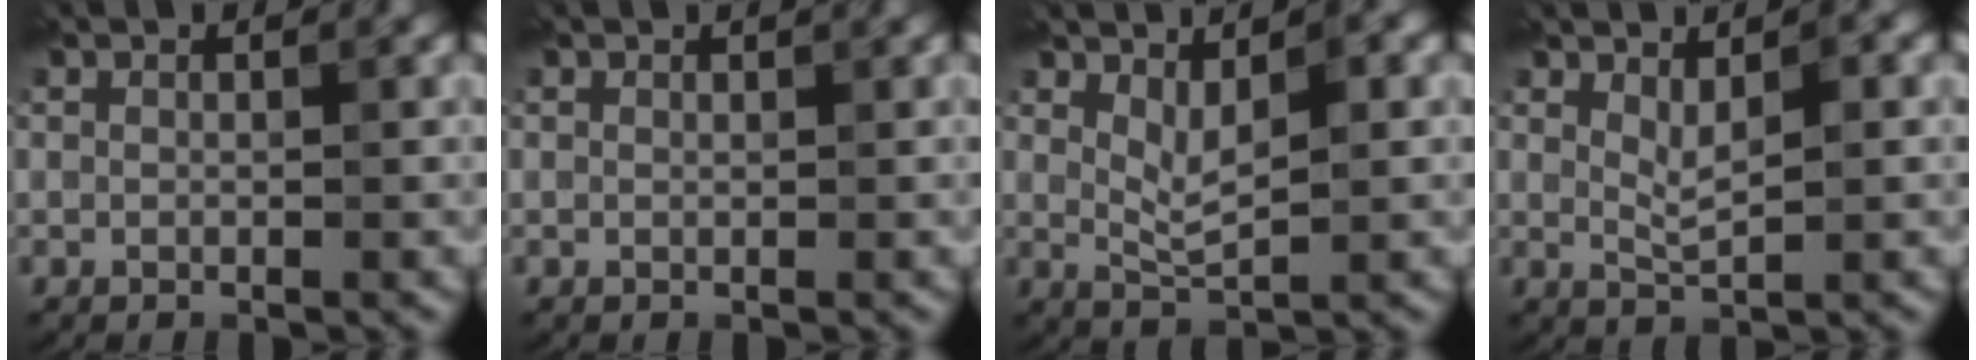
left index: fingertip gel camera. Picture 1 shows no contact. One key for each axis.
{"total": 0.6, "fx": 0.5, "fy": 0.1, "fz": 0.2, "tx": -0.002, "ty": -0.003, "tz": 0.005}
{"total": 2.7, "fx": 0.8, "fy": 0.9, "fz": 2.4, "tx": -0.053, "ty": -0.003, "tz": 0.024}
{"total": 2.1, "fx": 0.6, "fy": 0.6, "fz": 1.9, "tx": -0.039, "ty": -0.002, "tz": 0.019}